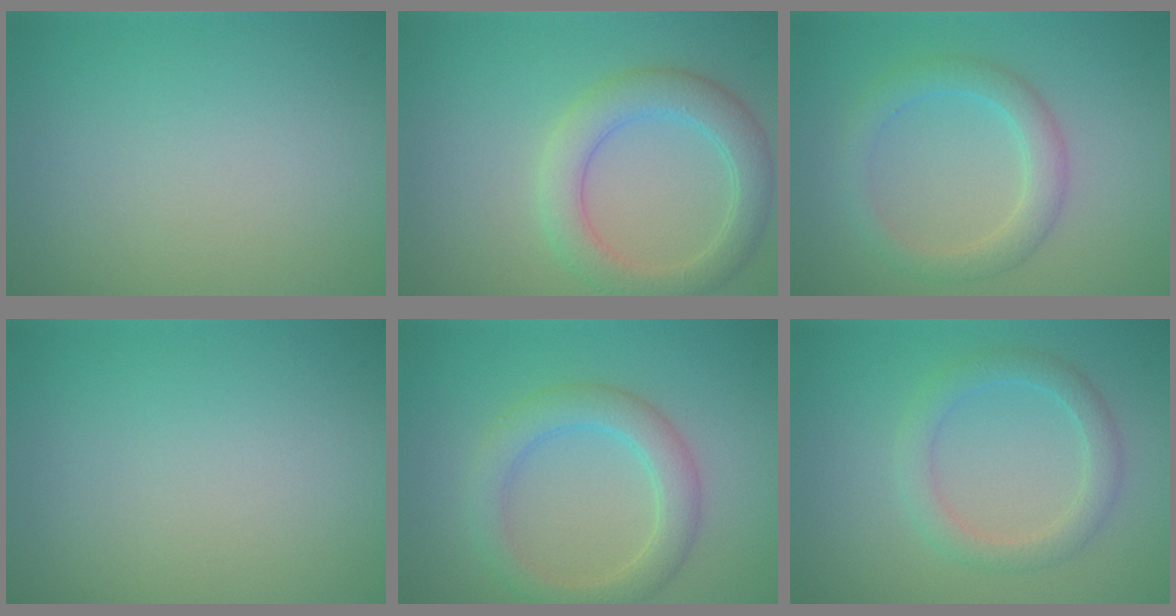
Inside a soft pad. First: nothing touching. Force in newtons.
{"total": 4.4, "press": 4.4, "slide": 0.1}
{"total": 2.9, "press": 2.9, "slide": 0.1}
{"total": 0.0}
{"total": 3.7, "press": 3.7, "slide": 0.0}
{"total": 2.6, "press": 2.6, "slide": 0.1}